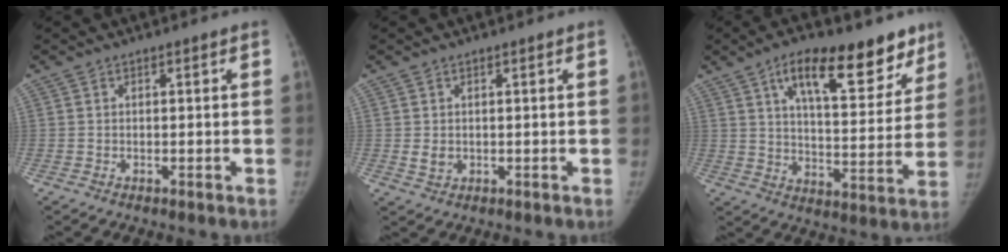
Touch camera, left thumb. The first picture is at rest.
{"total": 1.9, "force": [0.1, 1.5, 1.1], "torque": [-0.012, -0.003, 0.009]}
{"total": 19.0, "force": [11.5, 8.0, 12.8], "torque": [-0.137, -0.045, 0.177]}